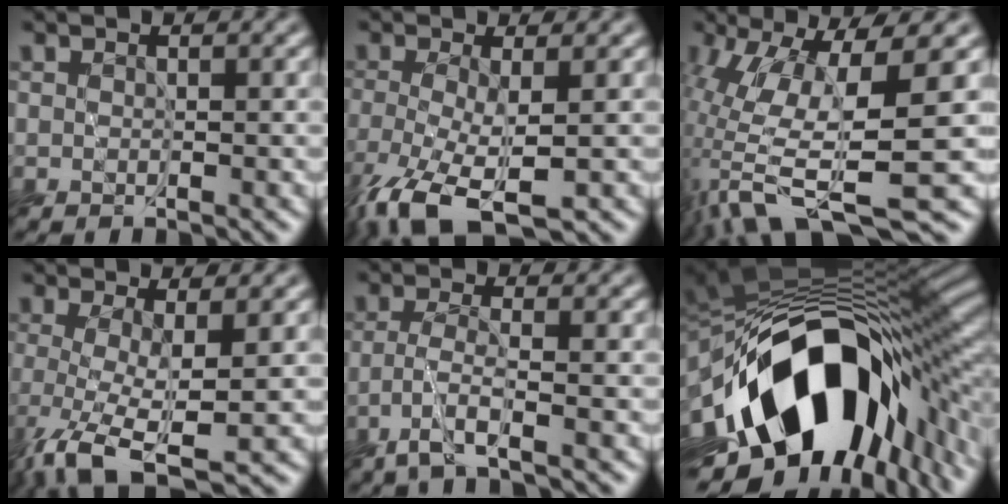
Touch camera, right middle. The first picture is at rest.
{"total": 6.1, "force": [-3.3, 1.7, 4.8], "torque": [-0.112, -0.019, -0.063]}
{"total": 9.4, "force": [-2.1, 2.0, 8.9], "torque": [-0.182, -0.007, -0.036]}
{"total": 5.3, "force": [-1.7, 1.0, 4.9], "torque": [-0.092, -0.015, -0.032]}
{"total": 2.6, "force": [-1.7, -0.1, 2.0], "torque": [-0.042, 0.001, -0.045]}
{"total": 16.7, "force": [-5.7, 9.4, 12.6], "torque": [-0.203, -0.016, -0.083]}